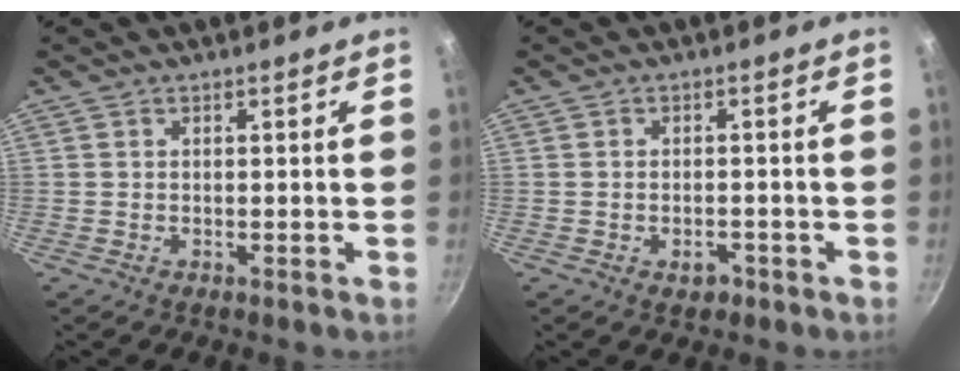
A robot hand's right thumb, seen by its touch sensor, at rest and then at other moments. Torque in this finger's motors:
{"motor_torque": [-0.27, -0.01, -0.04, 0.49, -0.03]}